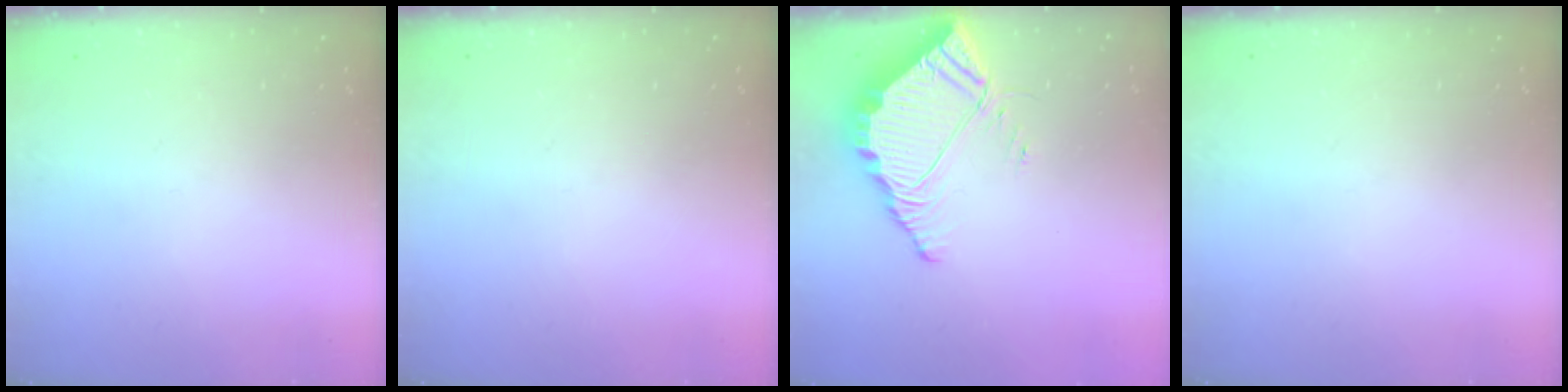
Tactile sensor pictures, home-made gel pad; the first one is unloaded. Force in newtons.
{"total": 0.0}
{"total": 8.9, "press": 8.9, "slide": 0.6}
{"total": 0.0}